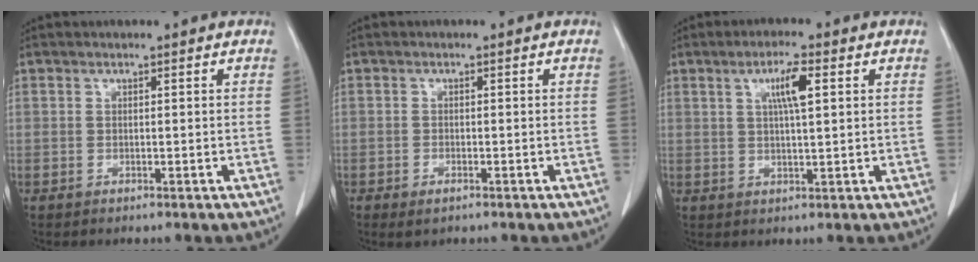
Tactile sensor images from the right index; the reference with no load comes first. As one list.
[{"total": 1.9, "force": [-1.2, 0.9, 1.2], "torque": [-0.021, -0.001, -0.013]}, {"total": 5.0, "force": [1.7, 0.5, 4.7], "torque": [-0.085, 0.002, 0.030]}]